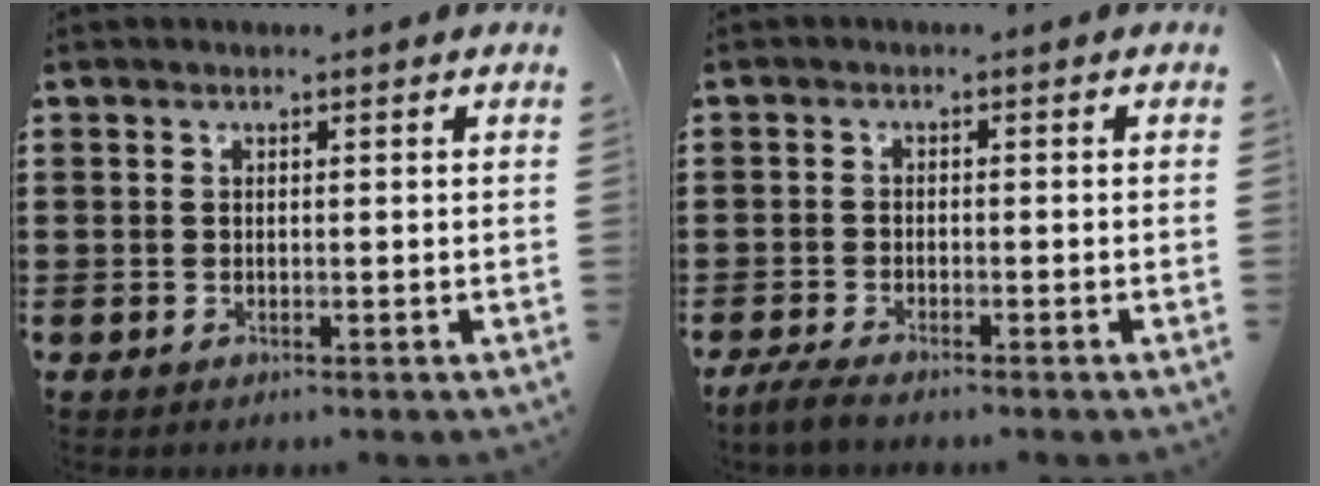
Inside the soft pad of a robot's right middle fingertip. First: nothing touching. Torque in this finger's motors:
{"motor_torque": [2.14, 0.00, 0.18, 0.05]}